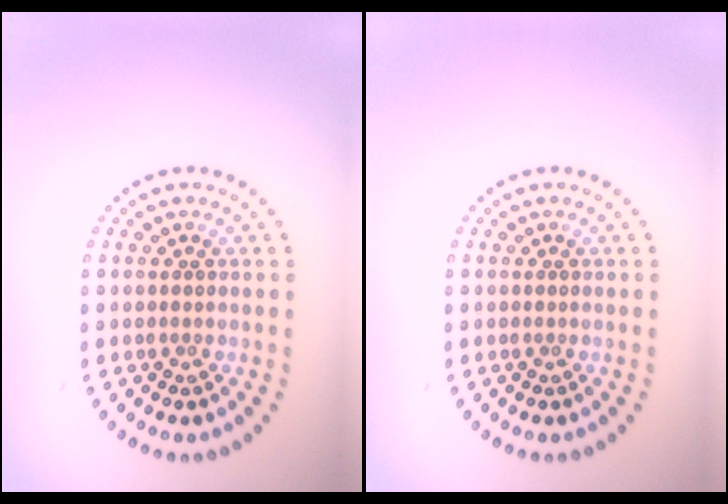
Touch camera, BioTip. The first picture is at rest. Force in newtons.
{"total": 0.0}